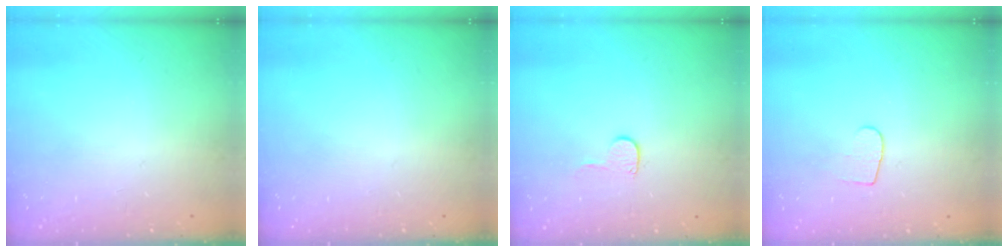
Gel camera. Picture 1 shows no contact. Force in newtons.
{"total": 0.0}
{"total": 3.8, "press": 3.8, "slide": 0.4}
{"total": 3.9, "press": 3.9, "slide": 0.4}